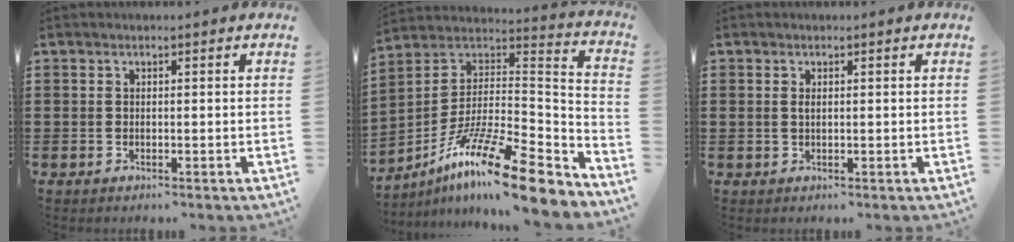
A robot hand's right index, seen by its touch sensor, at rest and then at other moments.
{"total": 16.2, "force": [-11.0, 2.5, 11.6], "torque": [-0.210, 0.019, -0.195]}
{"total": 0.8, "force": [0.3, 0.4, 0.7], "torque": [-0.016, 0.002, 0.004]}